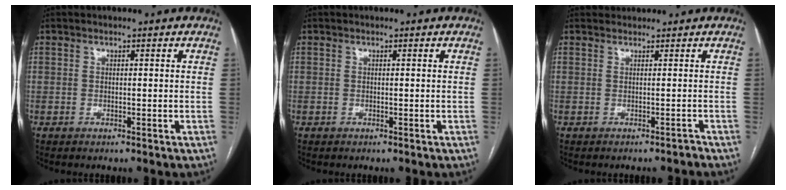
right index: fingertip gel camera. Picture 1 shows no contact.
{"total": 0.0}
{"total": 0.6, "force": [0.0, 0.5, 0.4], "torque": [-0.013, 0.019, 0.003]}